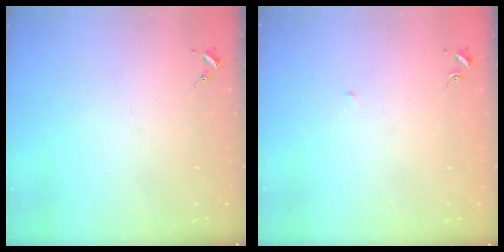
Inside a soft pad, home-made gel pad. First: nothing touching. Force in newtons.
{"total": 1.6, "press": 1.6, "slide": 0.1}